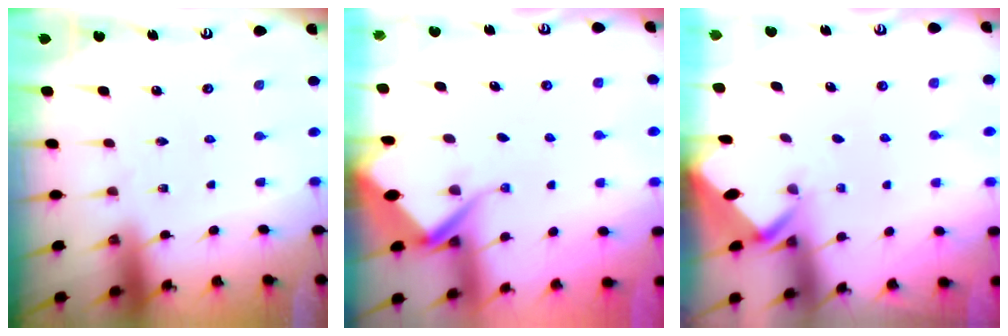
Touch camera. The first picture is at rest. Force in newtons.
{"total": 6.2, "press": 6.2, "slide": 0.5}
{"total": 2.4, "press": 2.4, "slide": 0.2}